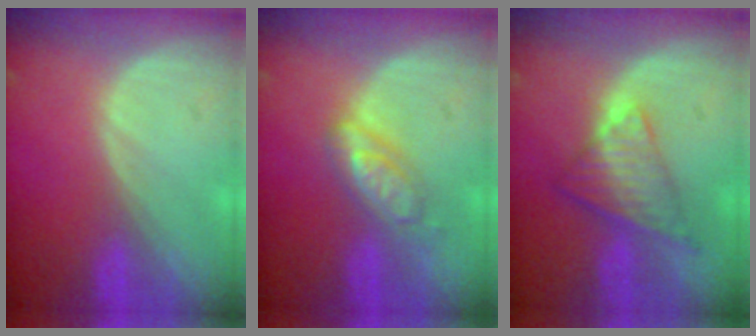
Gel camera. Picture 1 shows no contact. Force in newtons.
{"total": 5.0, "press": 5.0, "slide": 0.2}
{"total": 7.6, "press": 6.2, "slide": 4.3}